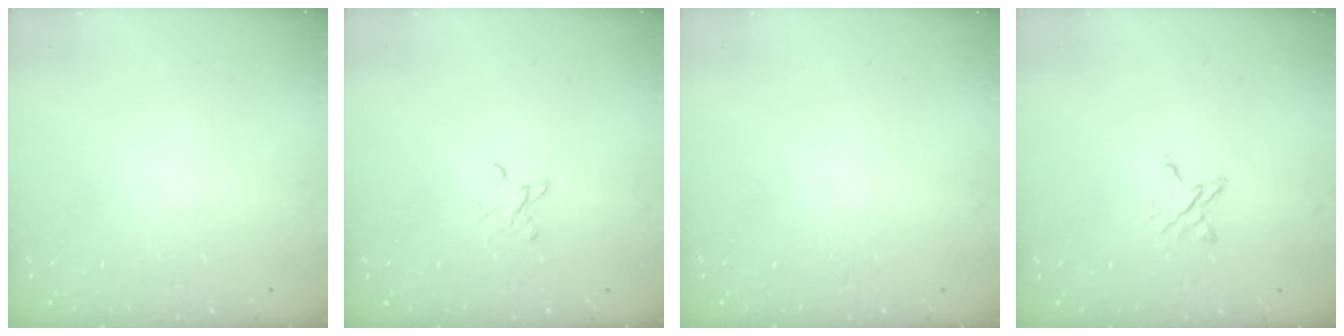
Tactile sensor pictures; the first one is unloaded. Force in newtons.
{"total": 2.8, "press": 2.8, "slide": 0.3}
{"total": 0.0}
{"total": 3.7, "press": 3.7, "slide": 0.4}